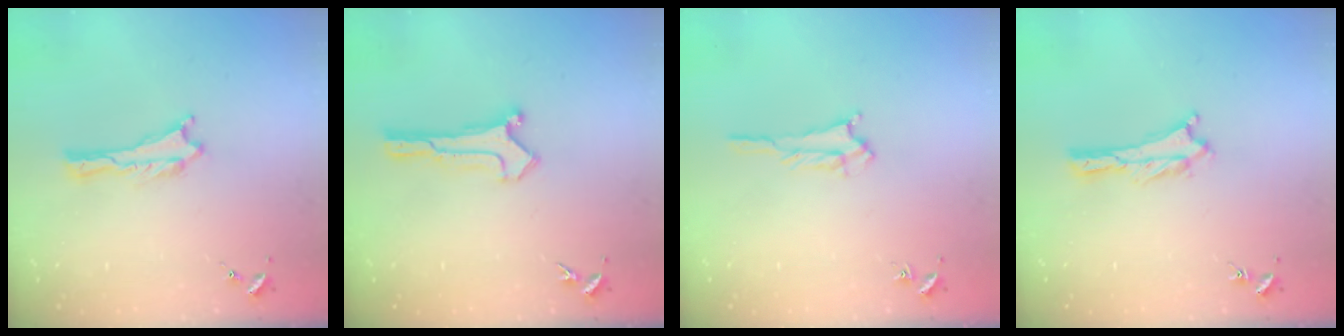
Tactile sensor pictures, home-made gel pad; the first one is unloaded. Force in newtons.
{"total": 0.0}
{"total": 1.6, "press": 1.6, "slide": 0.3}
{"total": 0.0}